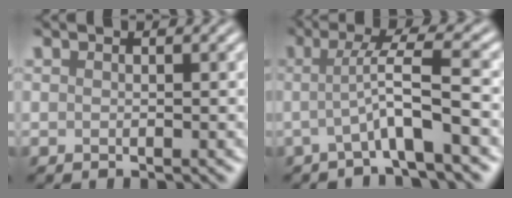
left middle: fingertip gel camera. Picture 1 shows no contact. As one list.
[{"total": 4.4, "force": [-0.9, 0.4, 4.2], "torque": [-0.070, 0.009, -0.029]}]